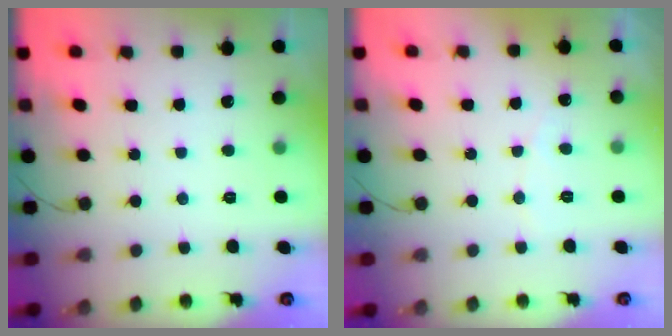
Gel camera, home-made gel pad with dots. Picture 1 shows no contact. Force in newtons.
{"total": 2.8, "press": 2.8, "slide": 0.2}